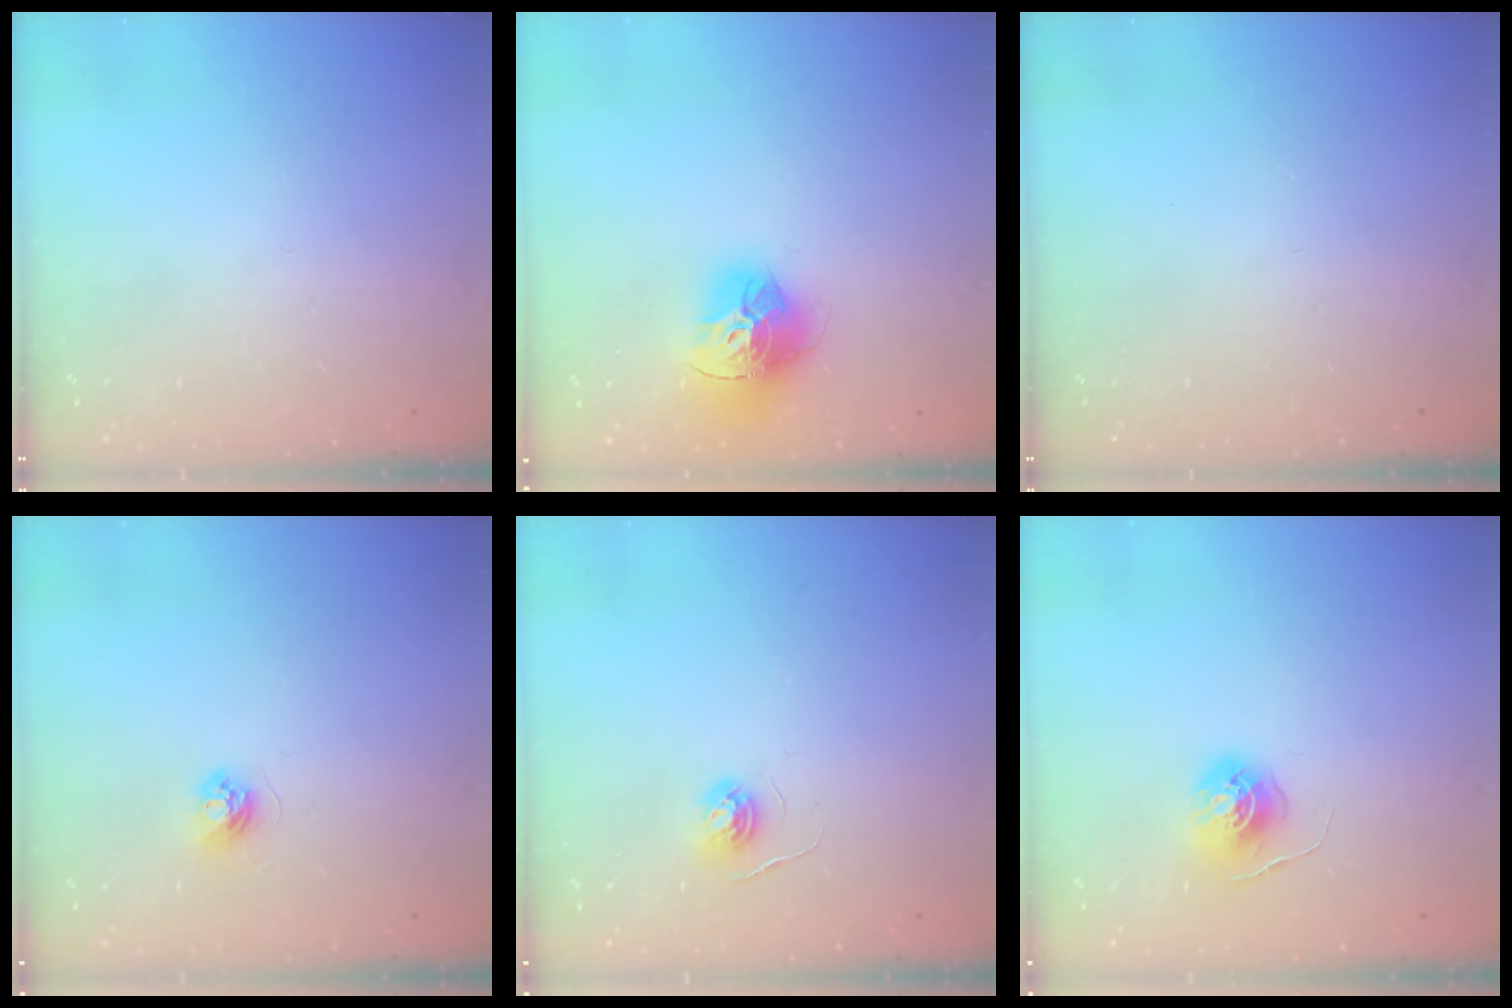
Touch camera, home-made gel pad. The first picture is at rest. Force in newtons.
{"total": 15.7, "press": 15.6, "slide": 1.7}
{"total": 0.0}
{"total": 4.0, "press": 4.0, "slide": 0.4}
{"total": 4.0, "press": 4.0, "slide": 0.5}
{"total": 5.5, "press": 5.5, "slide": 0.3}